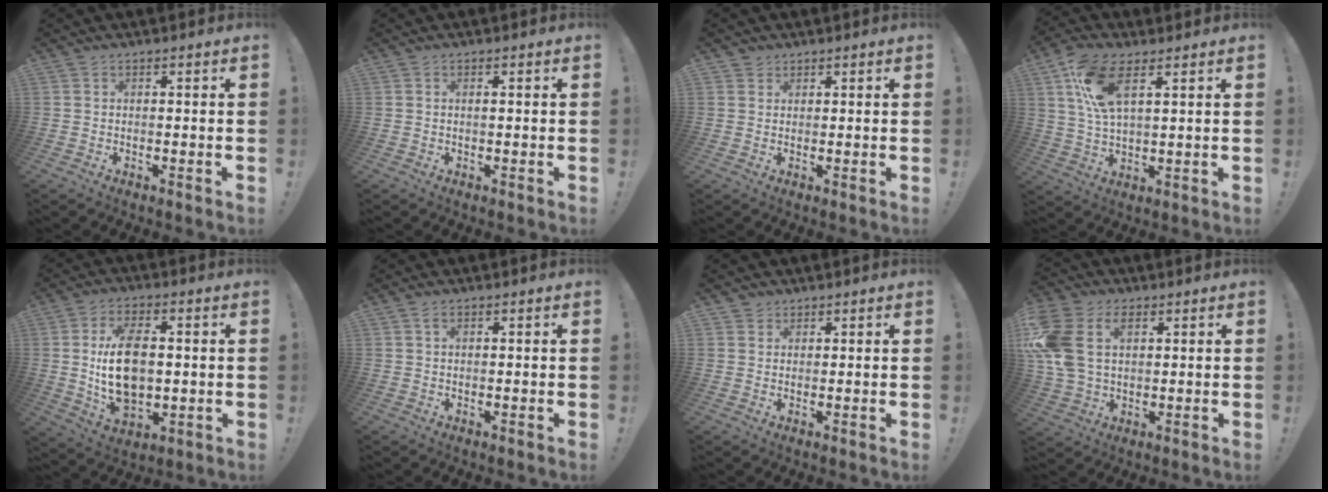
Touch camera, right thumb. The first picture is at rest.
{"total": 0.7, "force": [0.1, -0.2, 0.7], "torque": [-0.014, -0.001, 0.002]}
{"total": 1.7, "force": [1.2, 1.1, 0.0], "torque": [-0.002, -0.005, 0.022]}
{"total": 11.8, "force": [5.5, 5.3, 9.0], "torque": [-0.180, -0.012, 0.103]}
{"total": 14.6, "force": [0.9, 8.7, 11.7], "torque": [-0.210, -0.005, 0.013]}
{"total": 1.2, "force": [0.6, 0.6, 0.8], "torque": [-0.015, 0.001, 0.011]}
{"total": 2.2, "force": [1.5, 1.5, 0.2], "torque": [0.002, -0.009, 0.027]}
{"total": 14.1, "force": [4.8, 9.6, 9.1], "torque": [-0.202, -0.016, 0.091]}